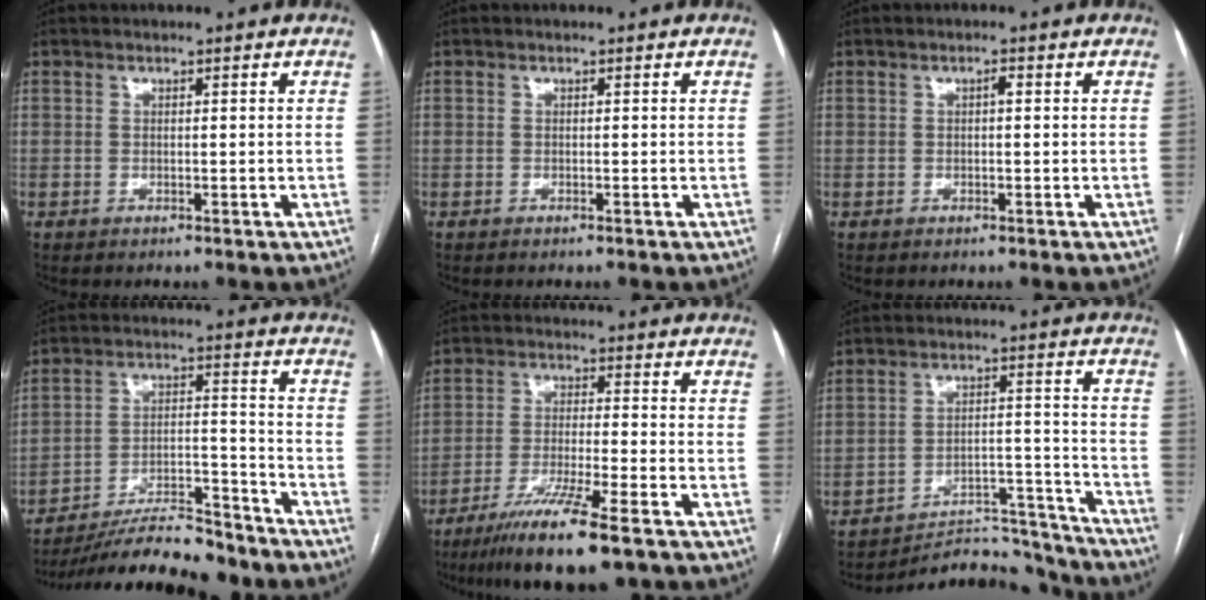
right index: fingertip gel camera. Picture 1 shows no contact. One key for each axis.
{"total": 0.0}
{"total": 0.8, "fx": 0.1, "fy": 0.2, "fz": 0.8, "tx": -0.013, "ty": 0.003, "tz": 0.000}
{"total": 15.9, "fx": -14.3, "fy": 2.7, "fz": 6.2, "tx": -0.110, "ty": 0.015, "tz": -0.234}
{"total": 11.2, "fx": -7.7, "fy": -0.1, "fz": 8.2, "tx": -0.149, "ty": -0.031, "tz": -0.135}
{"total": 14.4, "fx": -14.2, "fy": 2.2, "fz": 0.6, "tx": 0.004, "ty": 0.046, "tz": -0.205}